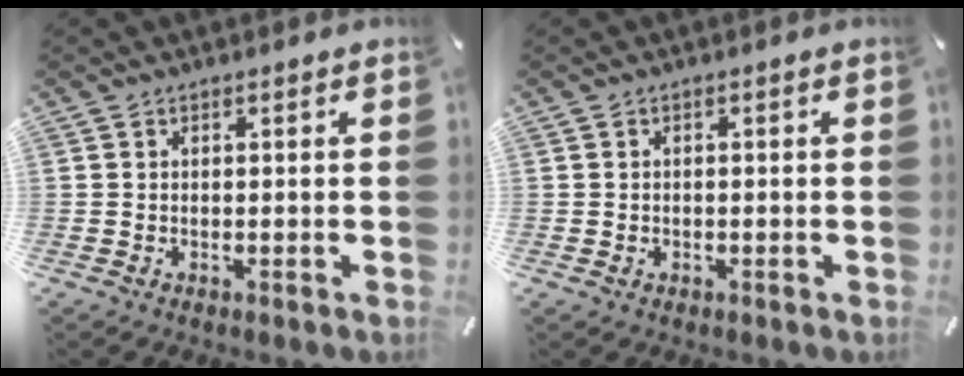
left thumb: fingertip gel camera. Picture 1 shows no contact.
{"total": 0.7, "force": [-0.2, 0.5, 0.5], "torque": [-0.010, 0.001, -0.004]}